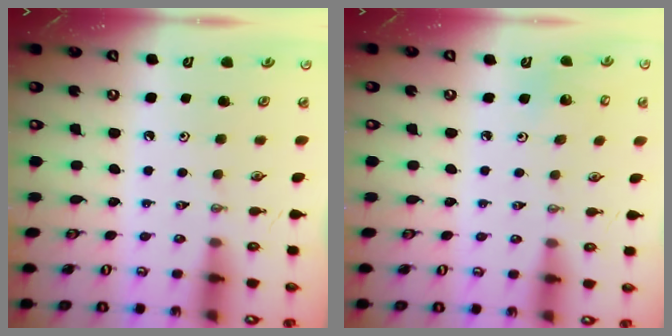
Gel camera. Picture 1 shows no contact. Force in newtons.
{"total": 5.1, "press": 4.7, "slide": 2.1}